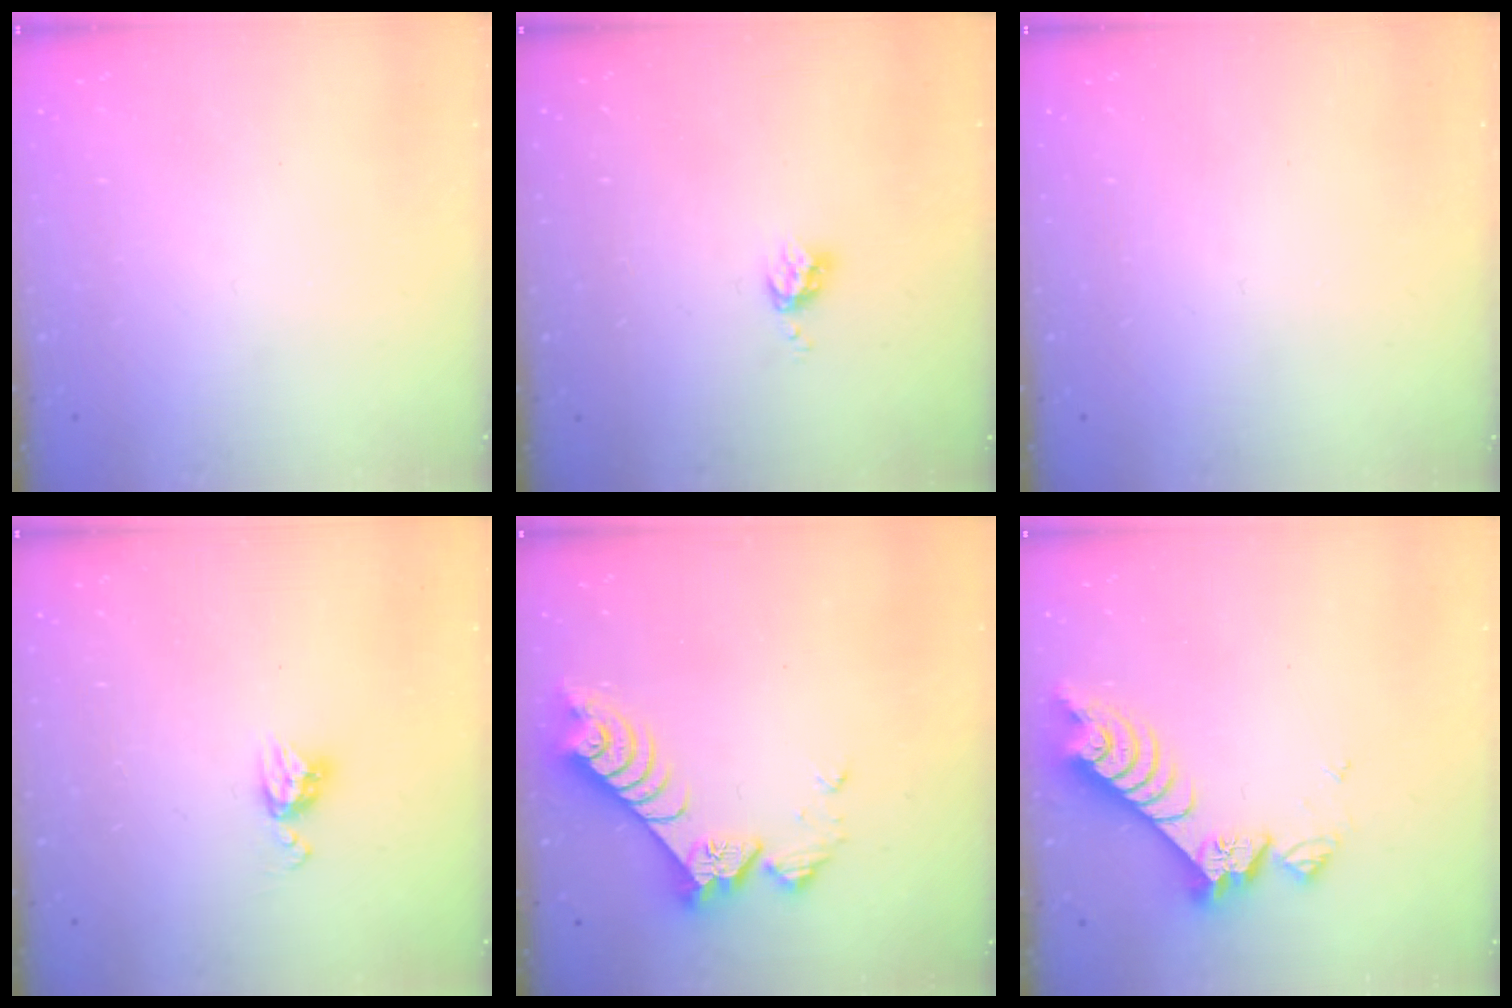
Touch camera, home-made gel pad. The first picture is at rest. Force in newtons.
{"total": 4.2, "press": 4.1, "slide": 0.4}
{"total": 0.0}
{"total": 5.9, "press": 5.9, "slide": 0.5}
{"total": 8.1, "press": 8.0, "slide": 0.6}
{"total": 8.5, "press": 8.4, "slide": 0.8}